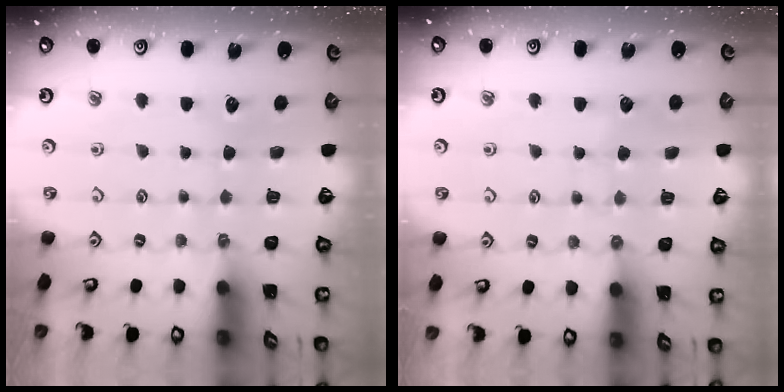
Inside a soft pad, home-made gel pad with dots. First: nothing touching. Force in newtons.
{"total": 4.4, "press": 4.4, "slide": 0.5}